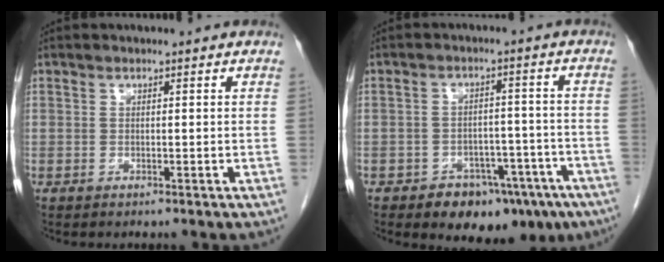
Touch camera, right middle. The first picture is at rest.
{"total": 11.5, "force": [-7.9, 5.9, 5.9], "torque": [-0.045, 0.023, -0.106]}